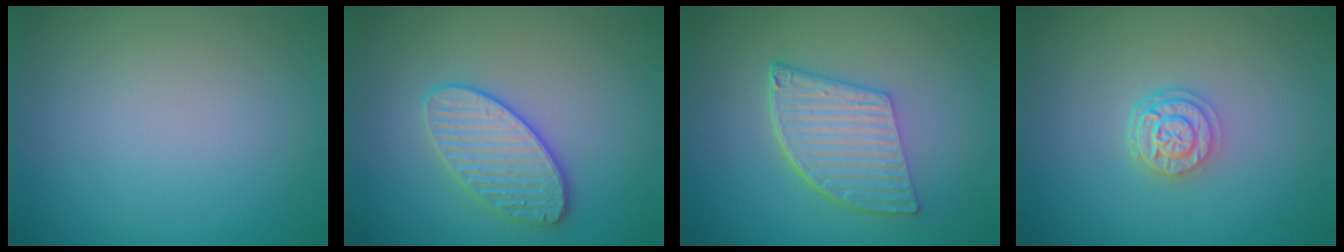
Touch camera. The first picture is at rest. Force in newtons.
{"total": 3.5, "press": 3.4, "slide": 0.8}
{"total": 5.8, "press": 4.2, "slide": 4.0}
{"total": 2.7, "press": 2.2, "slide": 1.6}